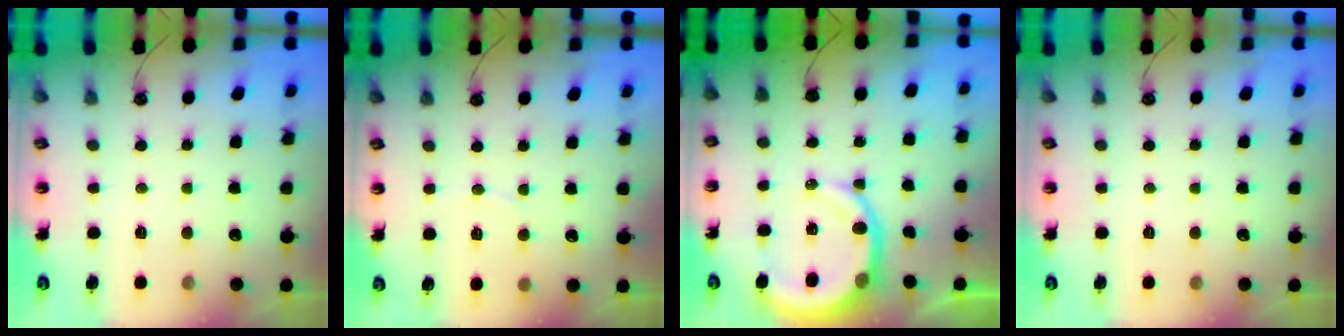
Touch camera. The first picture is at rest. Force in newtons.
{"total": 4.0, "press": 3.9, "slide": 0.3}
{"total": 10.1, "press": 10.0, "slide": 1.3}
{"total": 0.0}